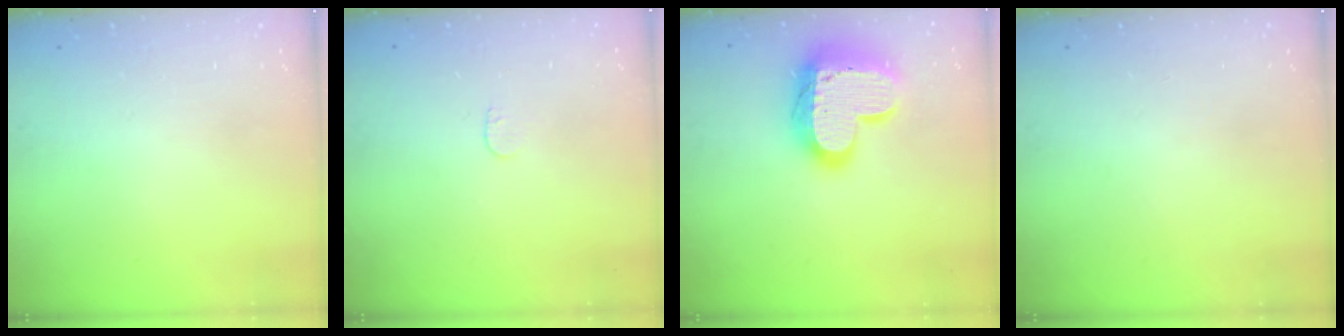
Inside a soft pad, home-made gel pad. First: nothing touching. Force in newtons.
{"total": 3.6, "press": 3.6, "slide": 0.3}
{"total": 19.8, "press": 19.7, "slide": 1.5}
{"total": 0.0}